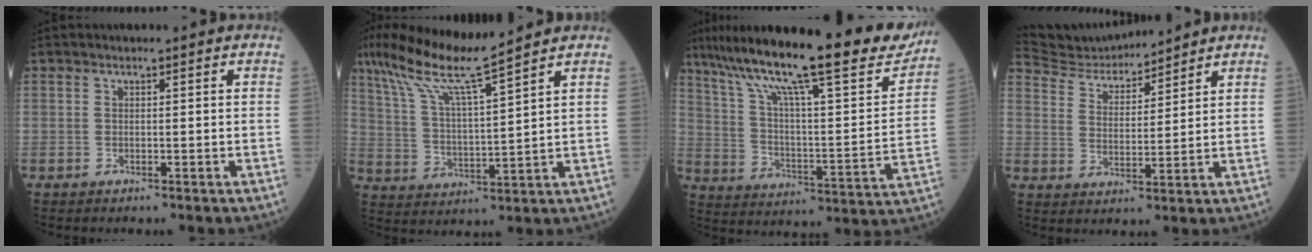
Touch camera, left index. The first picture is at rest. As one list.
[{"total": 11.1, "force": [8.8, -1.2, 6.7], "torque": [-0.130, 0.005, 0.166]}, {"total": 27.2, "force": [21.6, 3.5, 16.1], "torque": [-0.270, -0.009, 0.312]}, {"total": 9.8, "force": [9.7, 0.9, 1.3], "torque": [-0.038, 0.020, 0.184]}]